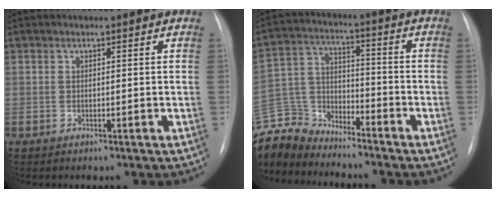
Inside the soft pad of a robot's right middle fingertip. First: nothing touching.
{"total": 11.2, "force": [-10.9, 2.7, 0.5], "torque": [-0.019, 0.019, -0.217]}